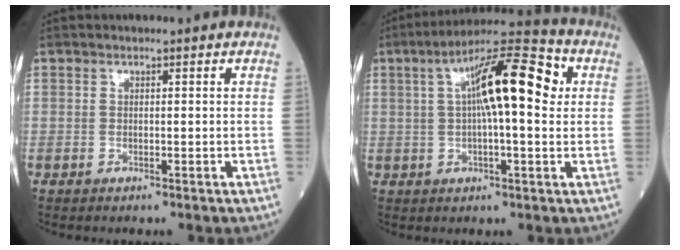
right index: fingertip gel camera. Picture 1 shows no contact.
{"total": 13.8, "force": [3.0, 2.6, 13.2], "torque": [-0.219, 0.038, 0.041]}